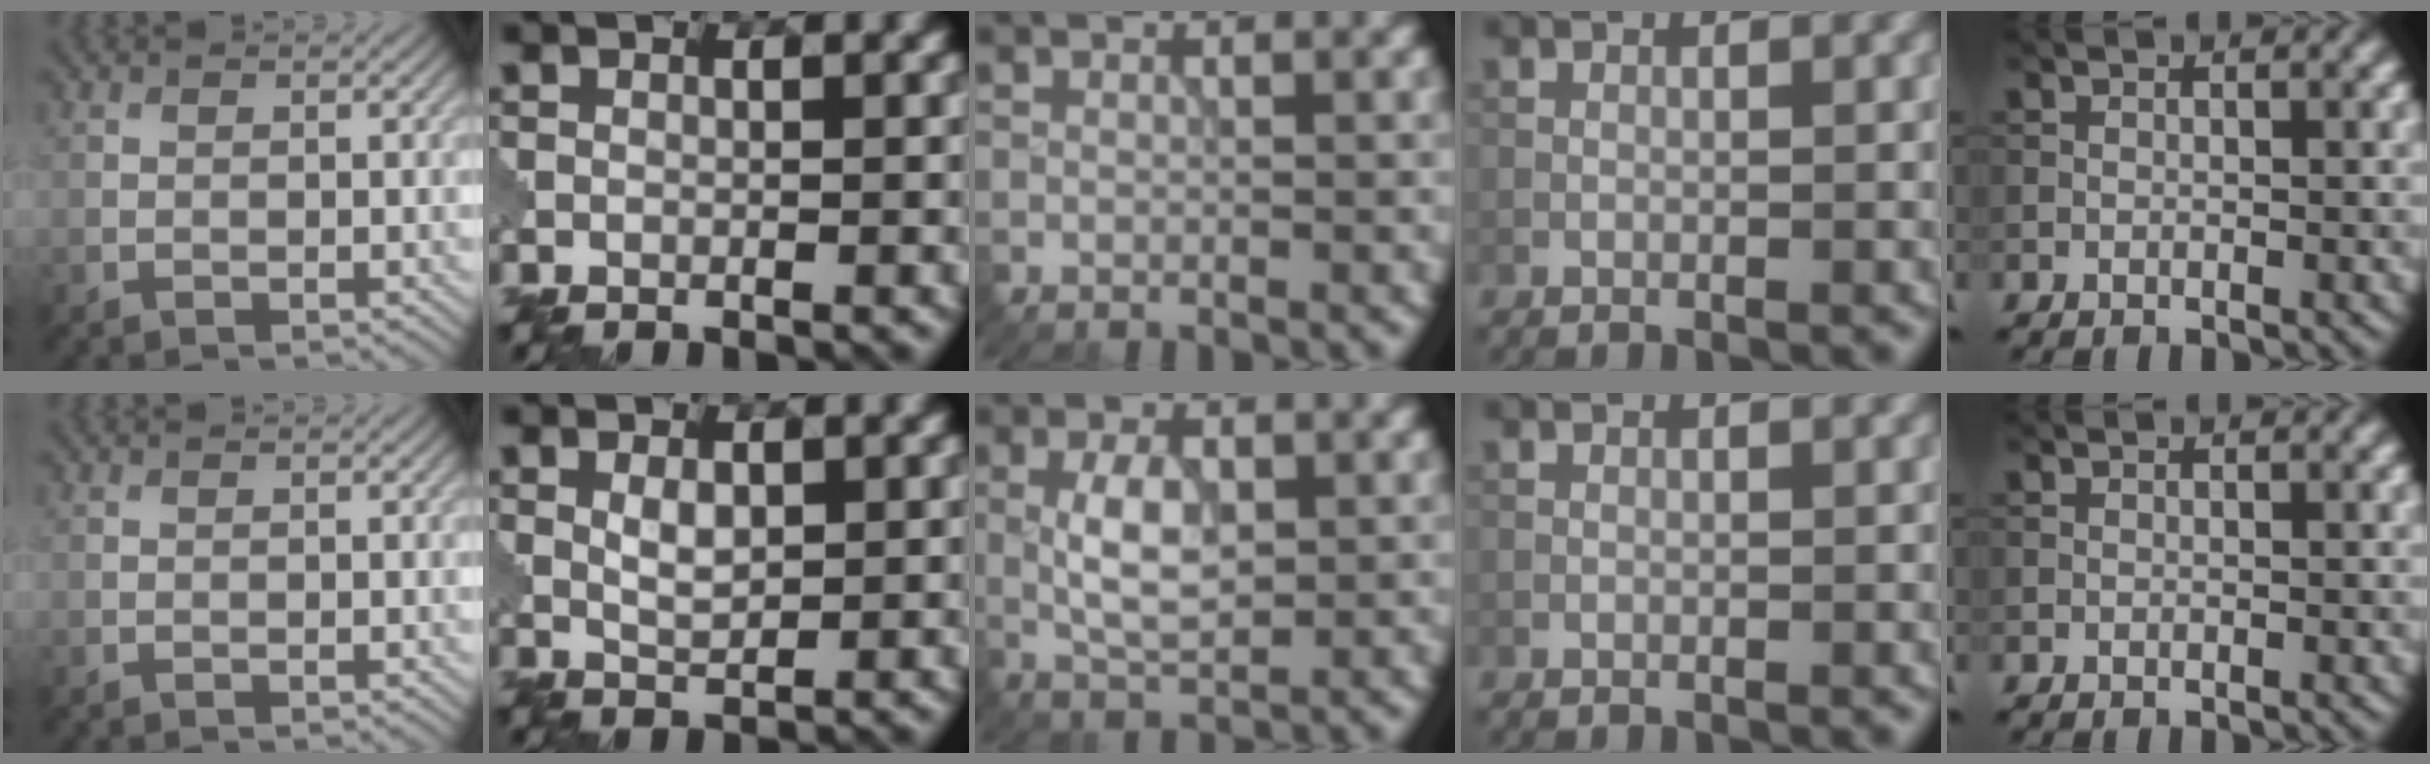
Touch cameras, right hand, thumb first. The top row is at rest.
{"index": {"total": 2.0, "force": [0.6, 1.0, 1.6], "torque": [-0.036, 0.000, 0.013]}, "middle": {"total": 4.1, "force": [0.1, 2.0, 3.5], "torque": [-0.074, 0.002, 0.005]}}